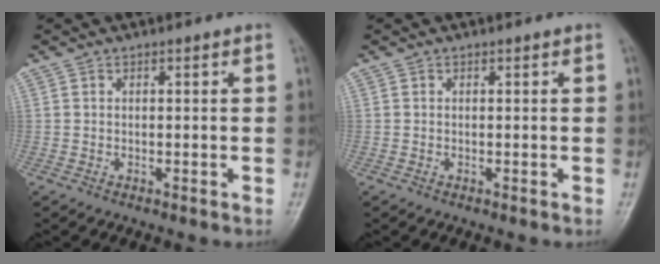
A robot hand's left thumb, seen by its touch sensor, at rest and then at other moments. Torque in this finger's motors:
{"motor_torque": [-0.01, 0.04, -0.11, -0.08, 0.02]}